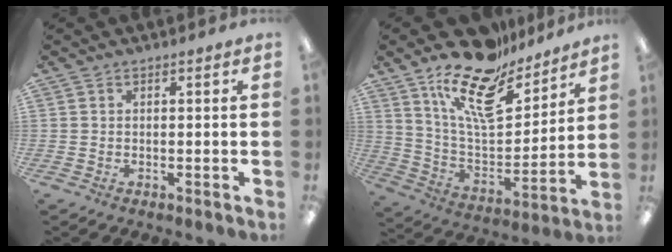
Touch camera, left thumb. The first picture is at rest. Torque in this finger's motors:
{"motor_torque": [0.33, 0.28, 1.49, -1.29, 0.37]}